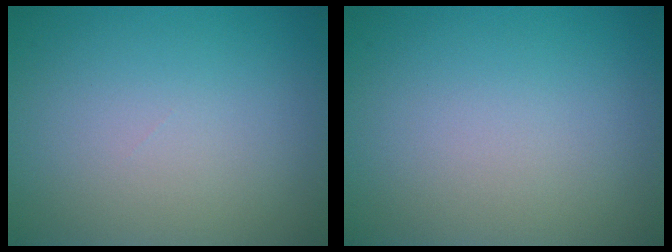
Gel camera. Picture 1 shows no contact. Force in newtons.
{"total": 0.0}